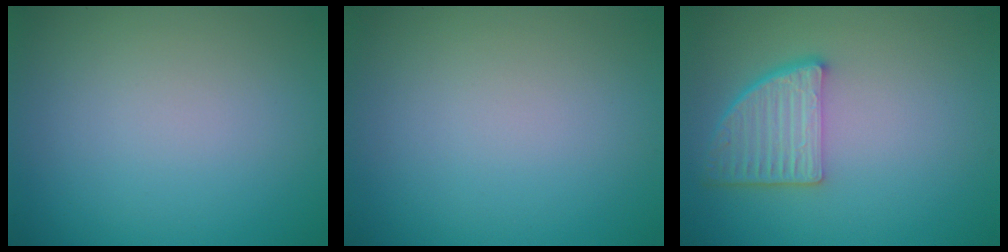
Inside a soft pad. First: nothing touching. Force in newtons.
{"total": 0.0}
{"total": 4.6, "press": 3.9, "slide": 2.4}